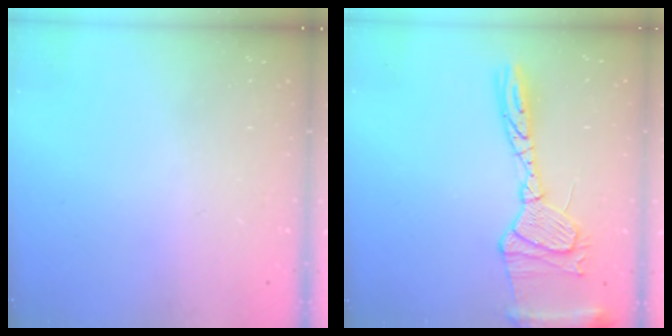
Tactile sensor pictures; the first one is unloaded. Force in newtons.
{"total": 17.8, "press": 17.7, "slide": 1.5}